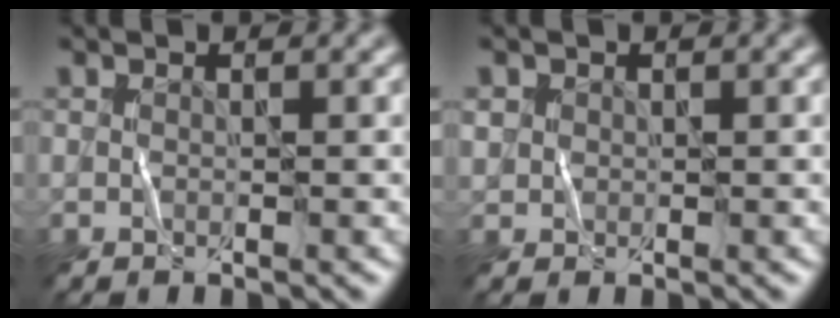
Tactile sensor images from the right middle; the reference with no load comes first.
{"total": 1.1, "force": [0.4, 0.9, -0.1], "torque": [-0.001, 0.001, 0.007]}